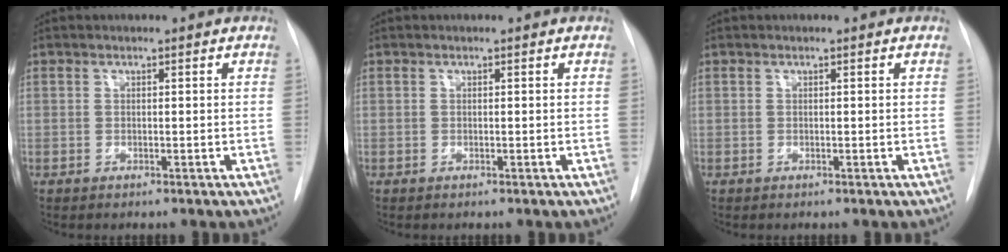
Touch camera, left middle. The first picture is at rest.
{"total": 0.0}
{"total": 0.0}